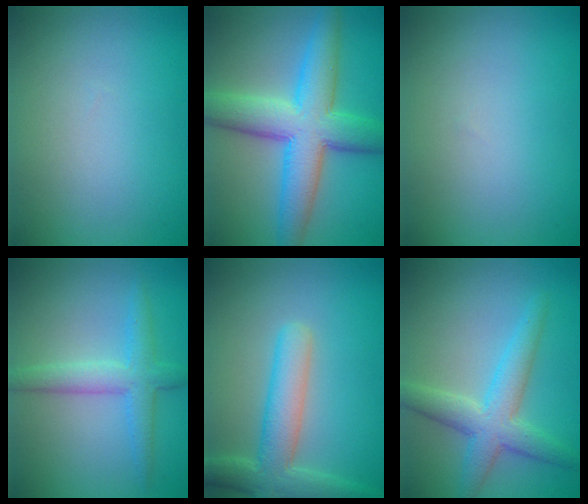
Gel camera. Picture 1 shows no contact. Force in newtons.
{"total": 9.0, "press": 9.0, "slide": 0.1}
{"total": 0.0}
{"total": 3.5, "press": 3.5, "slide": 0.1}
{"total": 5.5, "press": 5.5, "slide": 0.3}
{"total": 4.7, "press": 4.7, "slide": 0.1}